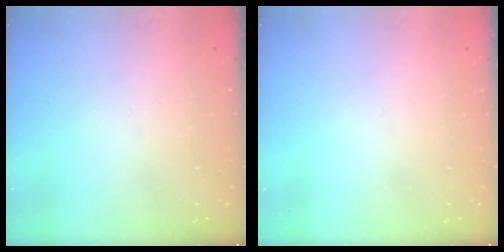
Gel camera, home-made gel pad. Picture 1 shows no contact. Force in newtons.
{"total": 0.0}